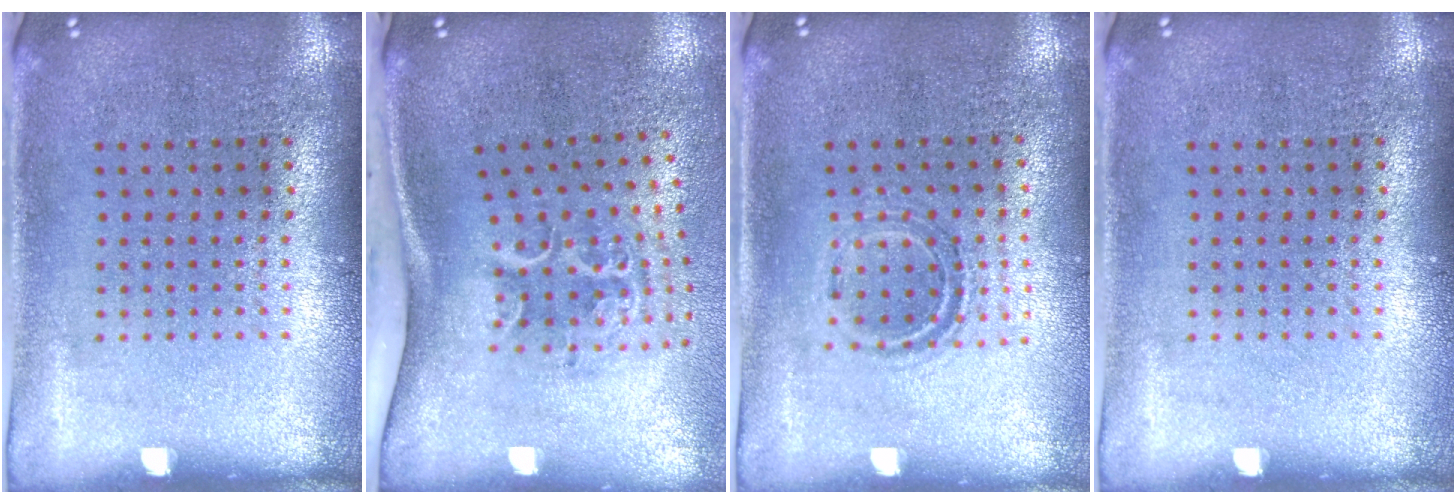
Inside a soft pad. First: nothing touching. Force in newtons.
{"total": 2.2, "press": 1.4, "slide": 1.7}
{"total": 1.0, "press": 1.0, "slide": 0.3}
{"total": 0.0}